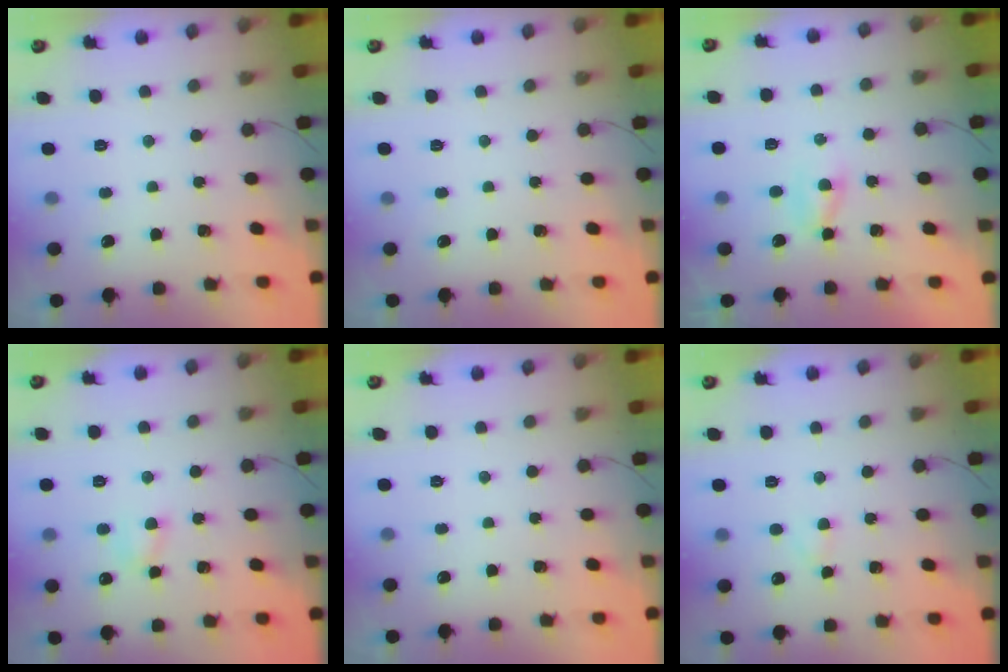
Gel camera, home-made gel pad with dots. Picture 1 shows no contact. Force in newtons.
{"total": 0.0}
{"total": 1.4, "press": 1.3, "slide": 0.7}
{"total": 4.4, "press": 4.2, "slide": 1.1}
{"total": 0.0}
{"total": 1.8, "press": 1.6, "slide": 0.8}